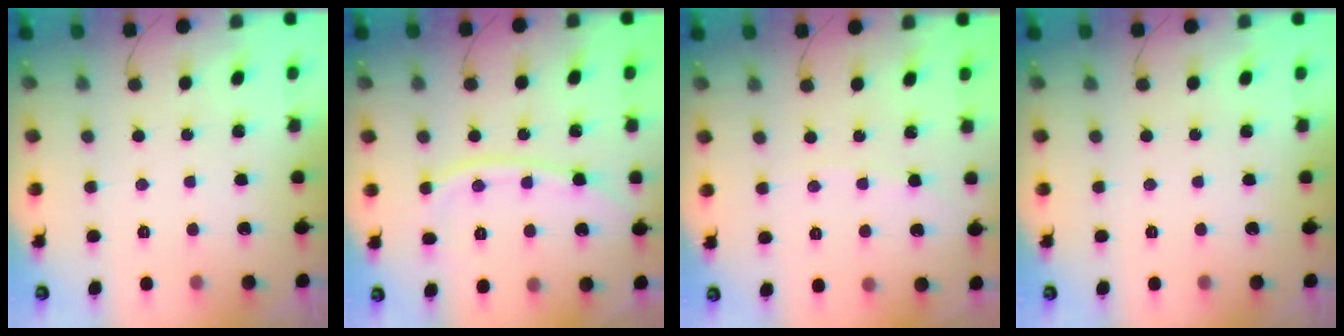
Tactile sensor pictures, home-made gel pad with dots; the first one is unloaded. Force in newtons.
{"total": 10.7, "press": 10.7, "slide": 0.6}
{"total": 1.8, "press": 1.8, "slide": 0.3}
{"total": 0.0}